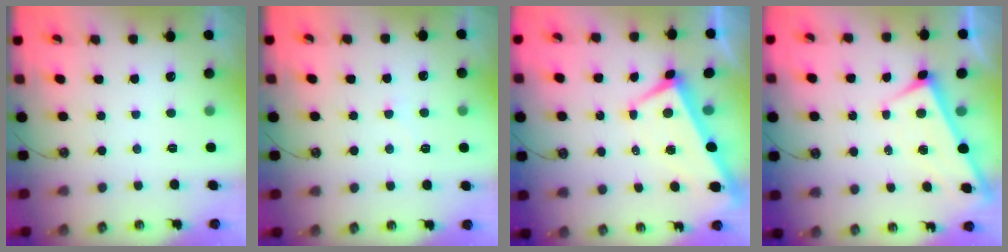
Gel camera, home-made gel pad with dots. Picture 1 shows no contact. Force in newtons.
{"total": 3.9, "press": 3.8, "slide": 0.5}
{"total": 0.9, "press": 0.4, "slide": 0.8}
{"total": 1.2, "press": 1.2, "slide": 0.2}